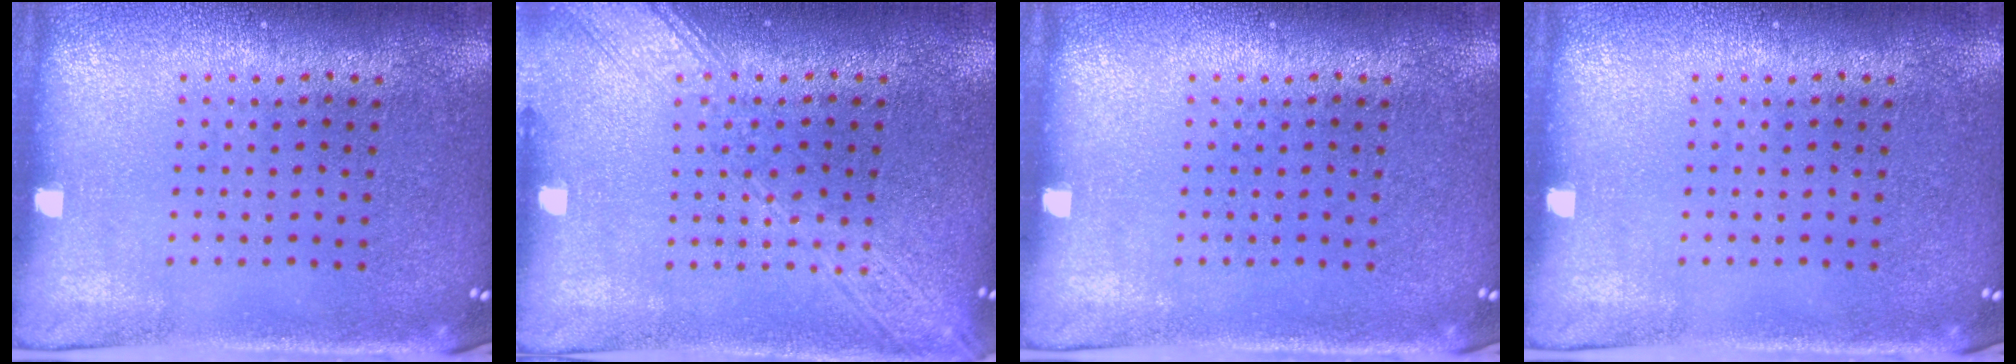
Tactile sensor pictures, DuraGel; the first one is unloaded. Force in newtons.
{"total": 3.5, "press": 3.5, "slide": 0.4}
{"total": 0.0}
{"total": 0.0}